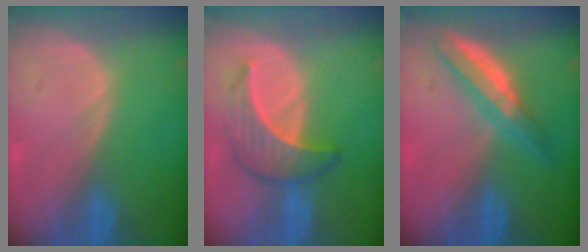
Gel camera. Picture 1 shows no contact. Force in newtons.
{"total": 6.4, "press": 6.2, "slide": 1.4}
{"total": 5.4, "press": 5.3, "slide": 1.3}